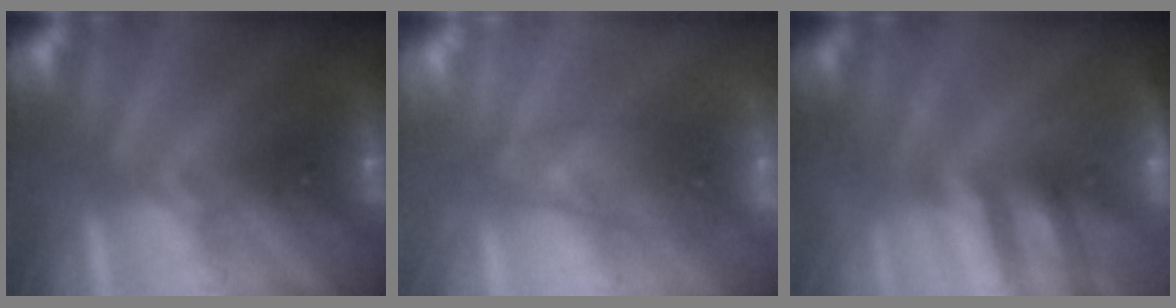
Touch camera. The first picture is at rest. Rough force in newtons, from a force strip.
{"total": 2.5}
{"total": 2.4}